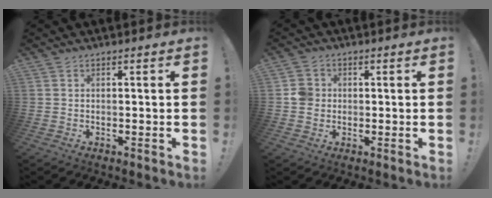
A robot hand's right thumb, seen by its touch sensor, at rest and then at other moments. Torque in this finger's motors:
{"motor_torque": [0.58, 0.79, 0.50, -0.29, -0.05]}